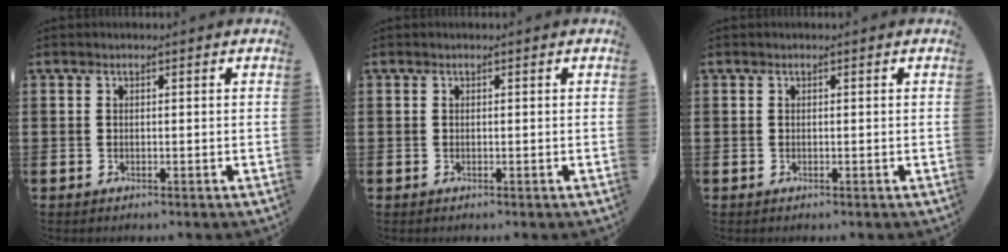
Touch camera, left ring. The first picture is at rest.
{"total": 0.0}
{"total": 0.0}